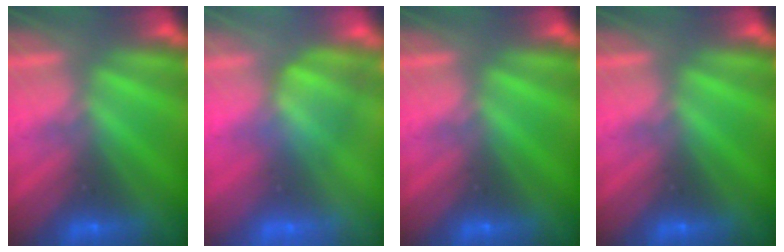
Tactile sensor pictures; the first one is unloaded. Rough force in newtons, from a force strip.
{"total": 3.3}
{"total": 0.0}
{"total": 0.0}